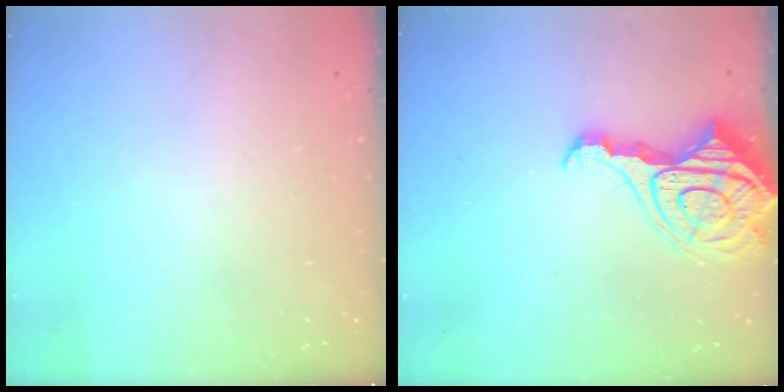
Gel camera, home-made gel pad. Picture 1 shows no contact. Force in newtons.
{"total": 14.1, "press": 14.0, "slide": 1.4}